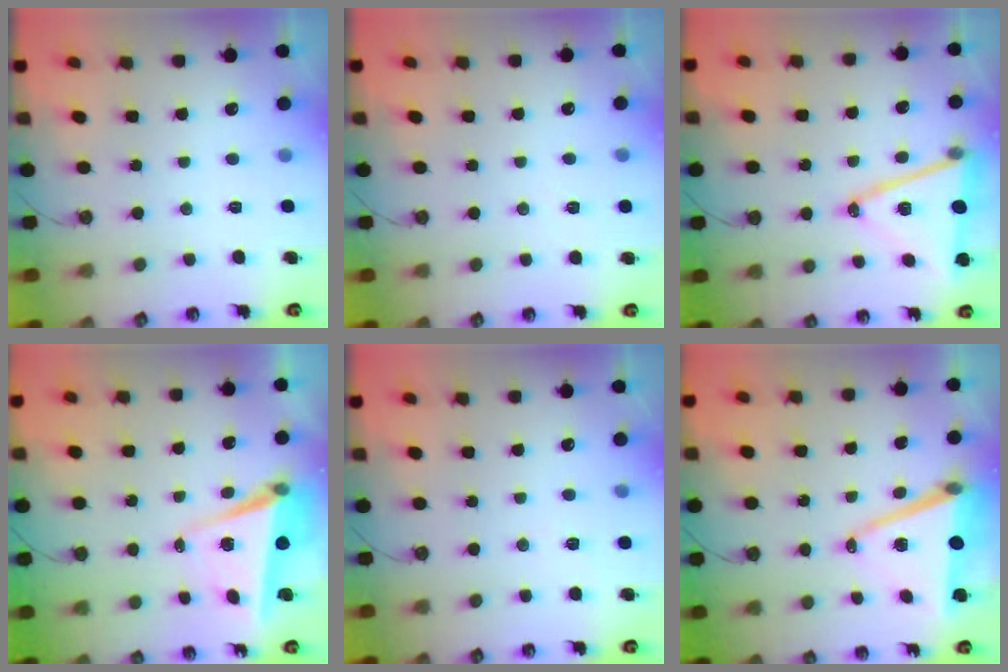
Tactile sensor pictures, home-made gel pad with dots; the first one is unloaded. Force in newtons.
{"total": 5.1, "press": 4.0, "slide": 3.2}
{"total": 15.4, "press": 14.9, "slide": 3.9}
{"total": 6.0, "press": 4.9, "slide": 3.3}
{"total": 5.1, "press": 3.8, "slide": 3.4}
{"total": 11.2, "press": 10.4, "slide": 4.0}